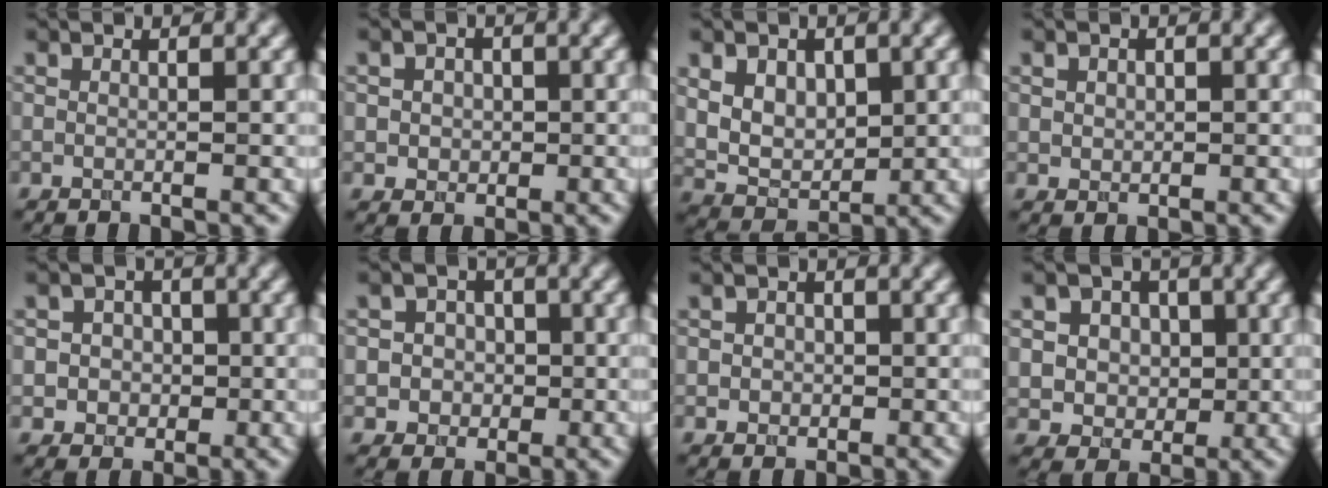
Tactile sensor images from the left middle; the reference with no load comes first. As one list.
[{"total": 2.3, "force": [0.2, 2.0, 1.1], "torque": [-0.011, 0.004, -0.003]}, {"total": 5.7, "force": [1.5, 4.1, 3.6], "torque": [-0.065, 0.002, 0.029]}, {"total": 1.4, "force": [0.4, 1.2, 0.6], "torque": [-0.011, 0.003, 0.008]}, {"total": 3.4, "force": [0.0, 3.2, 1.0], "torque": [0.000, 0.008, -0.010]}, {"total": 3.7, "force": [-0.2, 3.6, 1.0], "torque": [0.003, 0.012, -0.016]}, {"total": 1.8, "force": [0.0, 1.6, 0.8], "torque": [-0.005, -0.002, -0.006]}, {"total": 5.7, "force": [1.3, 5.1, 2.2], "torque": [-0.033, 0.011, 0.019]}]